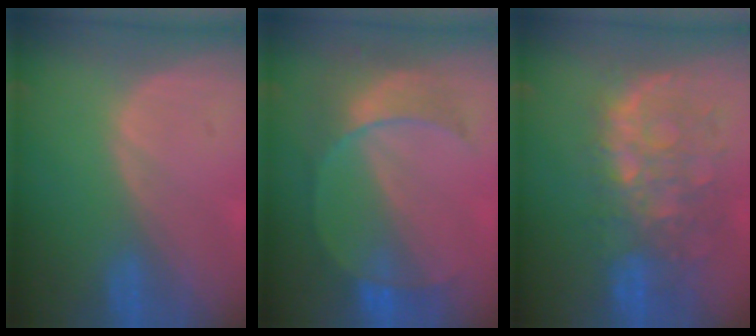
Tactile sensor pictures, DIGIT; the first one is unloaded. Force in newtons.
{"total": 7.3, "press": 7.2, "slide": 0.9}
{"total": 10.4, "press": 9.3, "slide": 4.7}